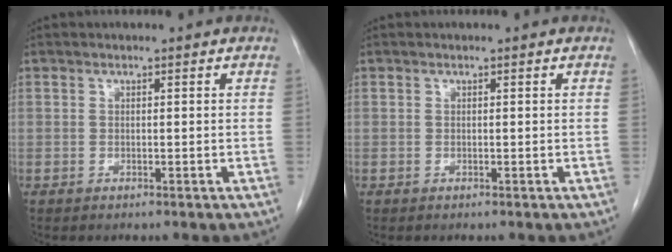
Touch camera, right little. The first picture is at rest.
{"total": 0.0}